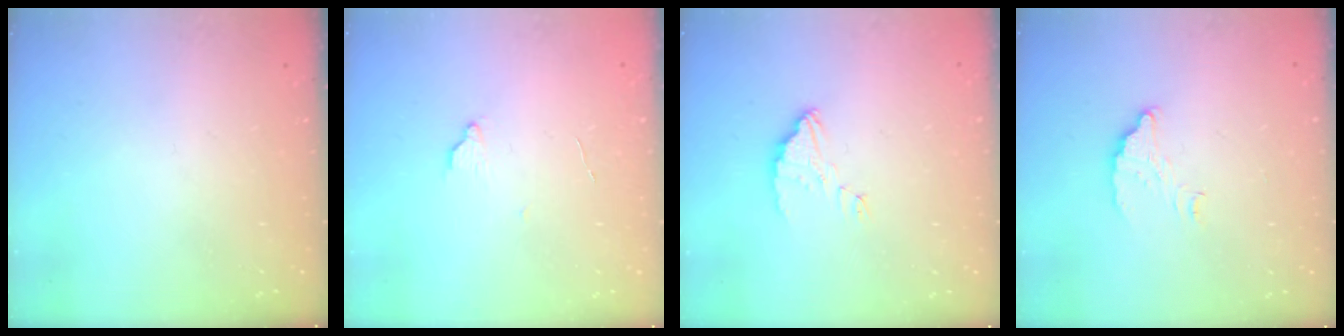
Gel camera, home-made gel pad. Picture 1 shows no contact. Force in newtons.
{"total": 3.8, "press": 3.7, "slide": 0.4}
{"total": 3.1, "press": 3.1, "slide": 0.1}
{"total": 4.0, "press": 4.0, "slide": 0.1}